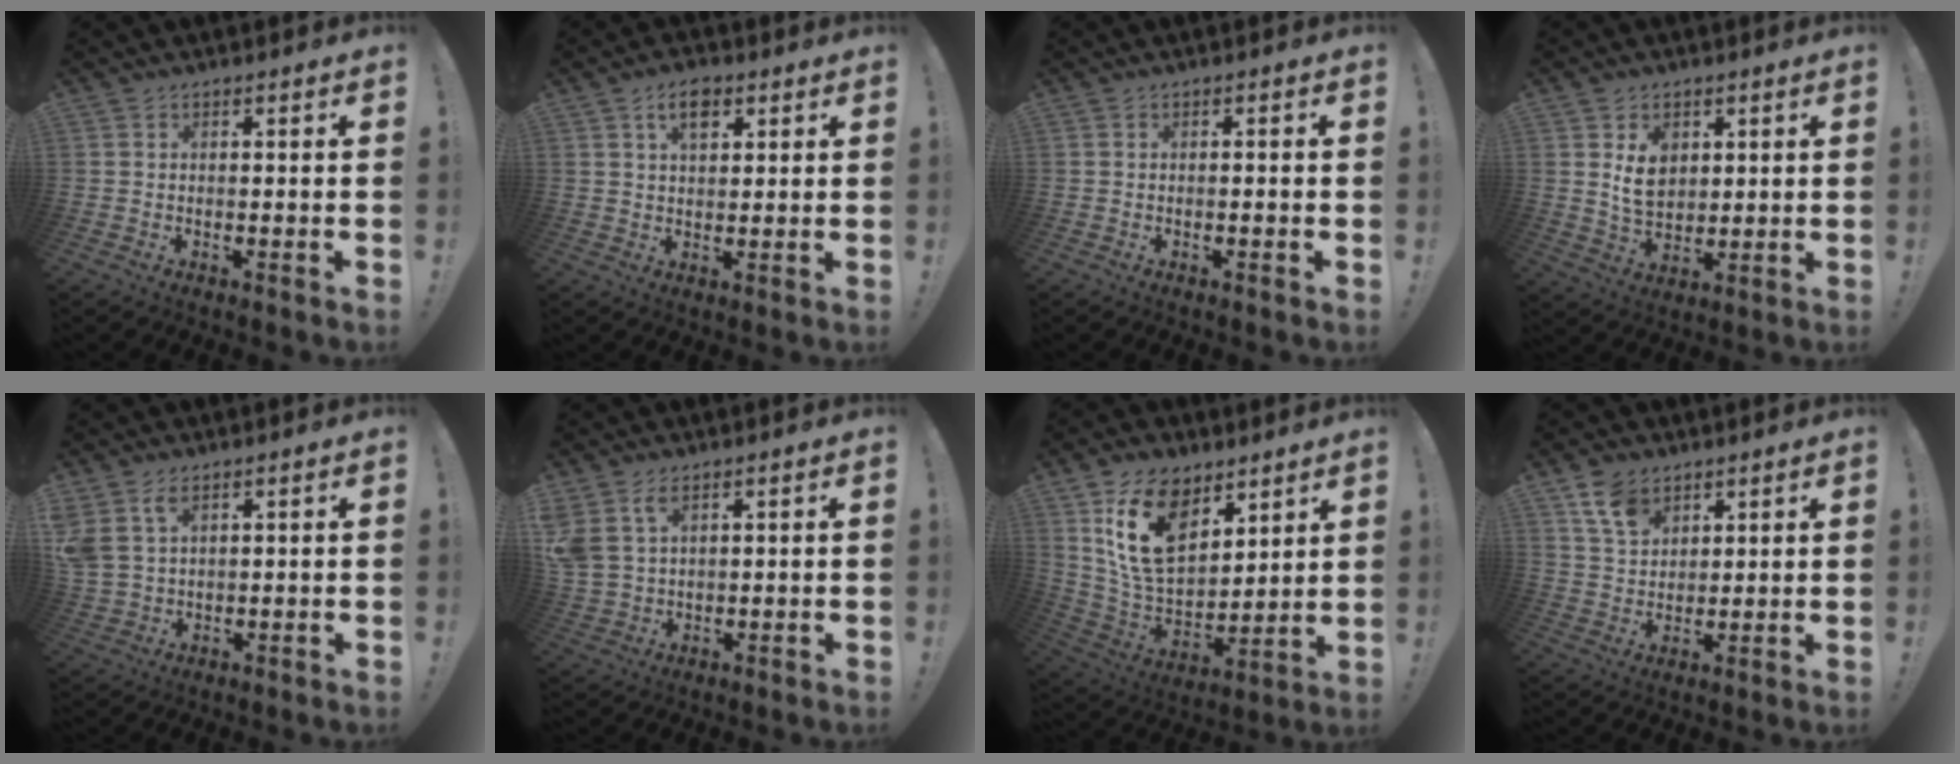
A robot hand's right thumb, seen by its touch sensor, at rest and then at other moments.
{"total": 6.6, "force": [3.2, 3.8, 4.4], "torque": [-0.071, -0.001, 0.056]}
{"total": 1.0, "force": [-0.7, -0.2, 0.7], "torque": [-0.016, 0.002, -0.012]}
{"total": 8.5, "force": [3.1, 6.5, 4.4], "torque": [-0.054, -0.012, 0.058]}
{"total": 5.9, "force": [3.4, 3.5, 3.4], "torque": [-0.067, -0.012, 0.065]}
{"total": 6.5, "force": [3.6, 3.9, 3.7], "torque": [-0.073, -0.013, 0.070]}
{"total": 17.8, "force": [9.2, 11.3, 10.2], "torque": [-0.181, -0.052, 0.173]}
{"total": 8.9, "force": [5.6, 5.6, 3.9], "torque": [-0.071, -0.021, 0.110]}